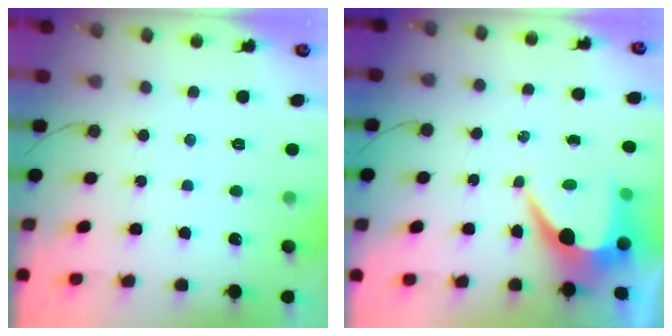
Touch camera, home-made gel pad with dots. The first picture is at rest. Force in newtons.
{"total": 7.7, "press": 7.6, "slide": 0.5}